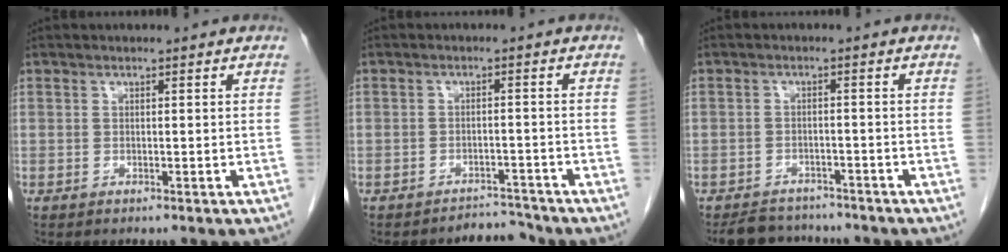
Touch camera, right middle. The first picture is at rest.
{"total": 2.8, "force": [-2.6, 0.3, -1.1], "torque": [0.021, 0.002, -0.036]}
{"total": 6.1, "force": [-5.7, 2.0, 0.8], "torque": [-0.012, -0.003, -0.085]}